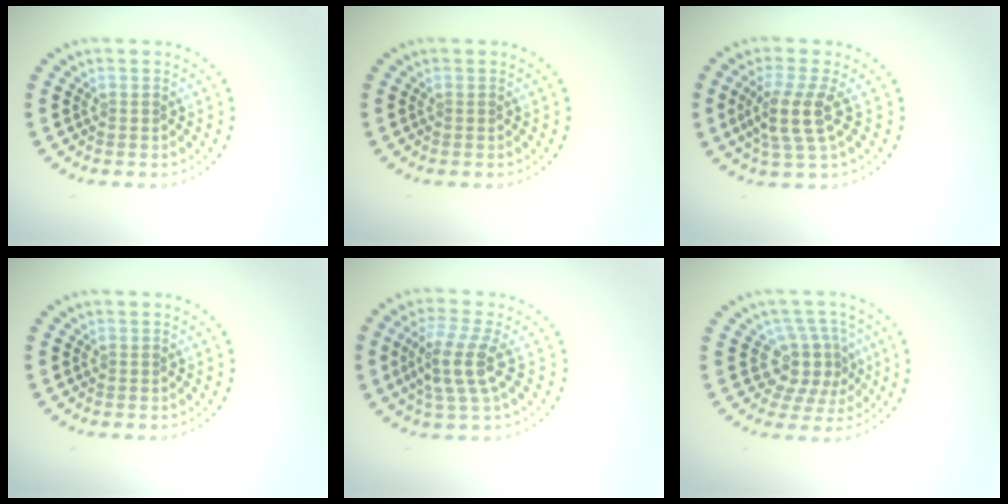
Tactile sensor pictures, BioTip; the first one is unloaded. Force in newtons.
{"total": 0.0}
{"total": 3.9, "press": 3.0, "slide": 2.4}
{"total": 0.0}
{"total": 3.8, "press": 3.2, "slide": 2.1}
{"total": 3.9, "press": 3.2, "slide": 2.3}